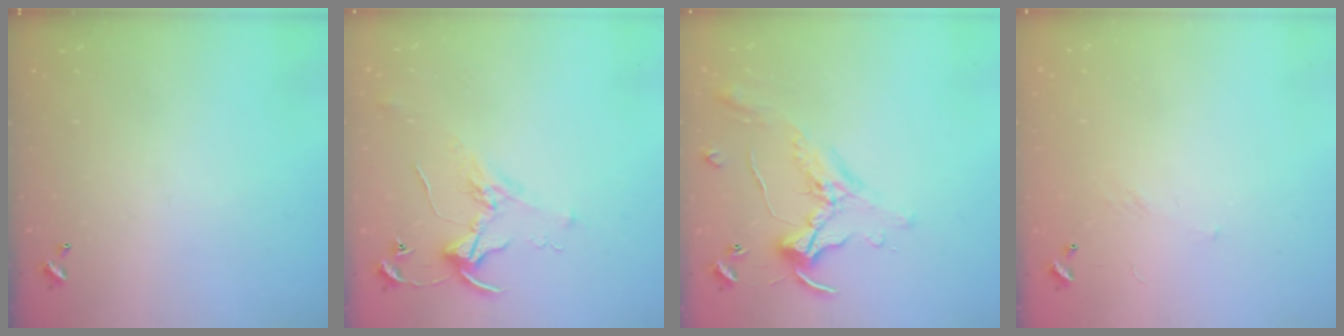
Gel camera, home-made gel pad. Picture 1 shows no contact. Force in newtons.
{"total": 2.1, "press": 2.1, "slide": 0.1}
{"total": 0.7, "press": 0.5, "slide": 0.4}
{"total": 6.2, "press": 6.2, "slide": 0.8}